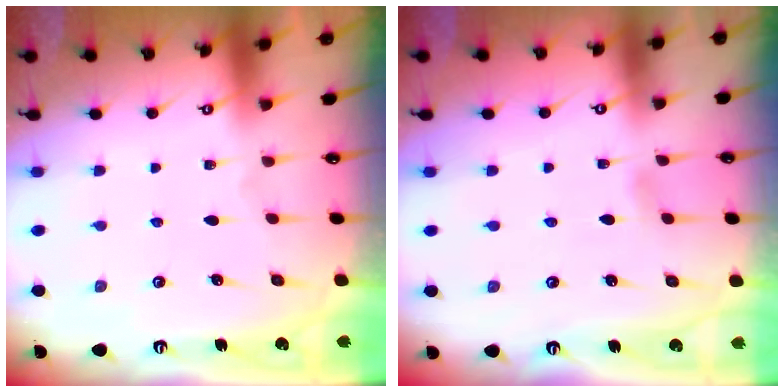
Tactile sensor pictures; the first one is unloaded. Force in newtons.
{"total": 2.8, "press": 2.8, "slide": 0.2}